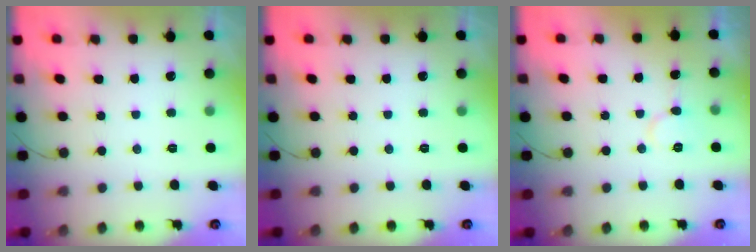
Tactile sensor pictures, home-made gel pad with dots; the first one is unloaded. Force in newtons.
{"total": 0.0}
{"total": 7.0, "press": 7.0, "slide": 0.3}